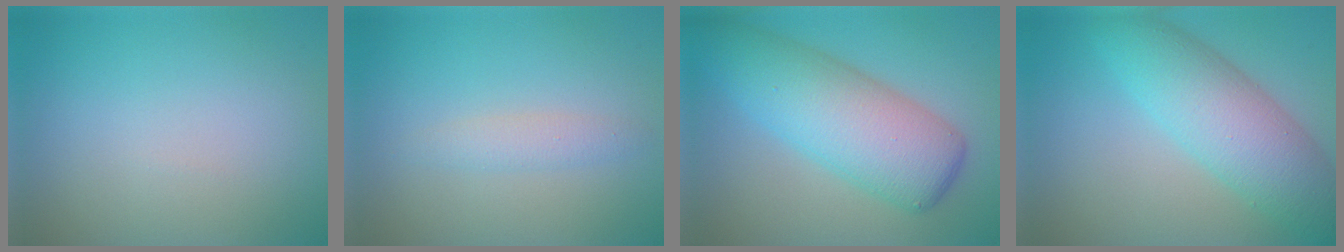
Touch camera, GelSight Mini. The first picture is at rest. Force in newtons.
{"total": 1.6, "press": 1.6, "slide": 0.0}
{"total": 8.9, "press": 8.9, "slide": 0.2}
{"total": 7.7, "press": 7.7, "slide": 0.2}